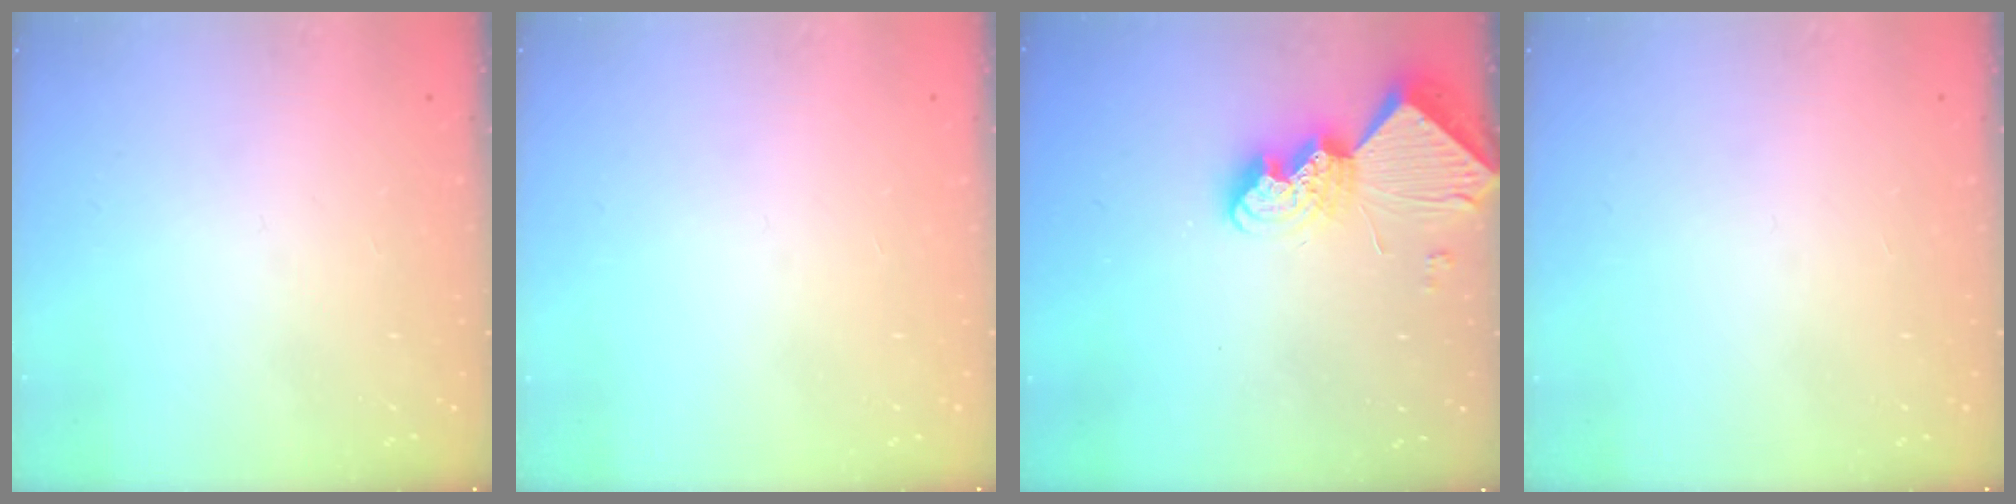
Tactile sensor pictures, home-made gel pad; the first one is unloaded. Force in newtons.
{"total": 0.0}
{"total": 9.1, "press": 9.1, "slide": 0.6}
{"total": 0.0}